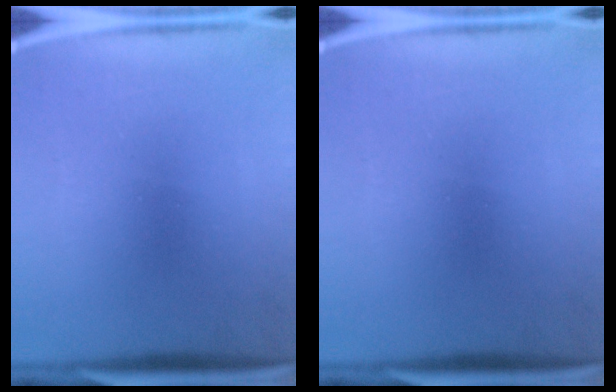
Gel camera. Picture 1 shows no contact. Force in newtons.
{"total": 0.0}